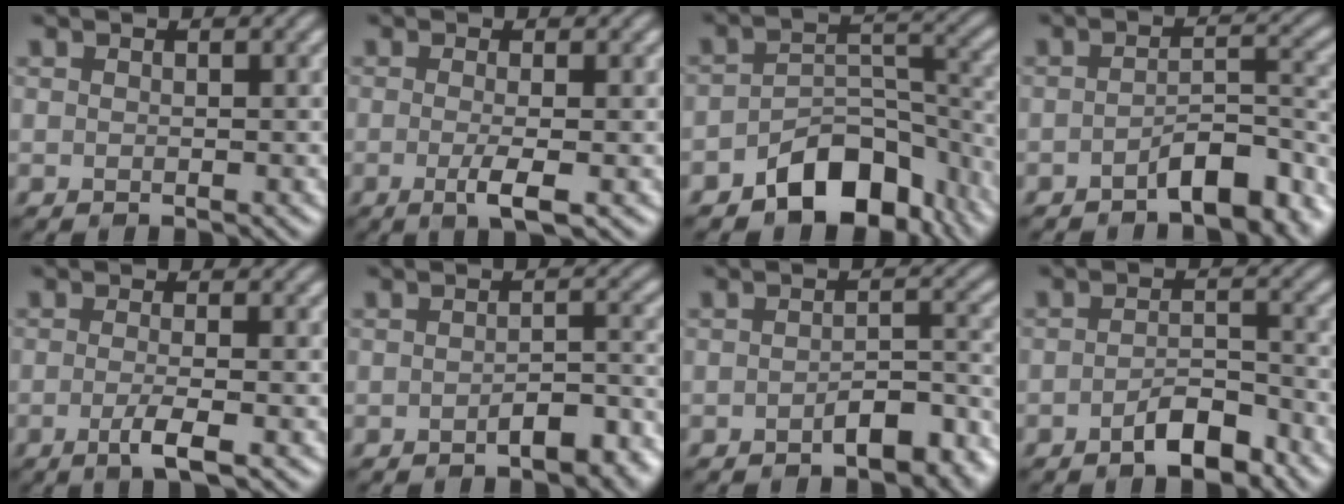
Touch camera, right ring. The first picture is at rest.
{"total": 3.0, "force": [-0.7, 0.7, 2.8], "torque": [-0.048, -0.006, -0.015]}
{"total": 7.9, "force": [-4.9, 4.6, 4.2], "torque": [-0.050, -0.008, -0.082]}
{"total": 5.2, "force": [-3.4, 1.7, 3.5], "torque": [-0.047, 0.009, -0.056]}
{"total": 2.9, "force": [-0.9, 0.7, 2.6], "torque": [-0.041, -0.001, -0.023]}
{"total": 3.7, "force": [-2.1, 1.4, 2.7], "torque": [-0.040, 0.004, -0.030]}
{"total": 4.2, "force": [-2.5, 1.6, 2.9], "torque": [-0.041, 0.006, -0.038]}
{"total": 3.8, "force": [-2.4, 1.4, 2.6], "torque": [-0.038, 0.009, -0.044]}